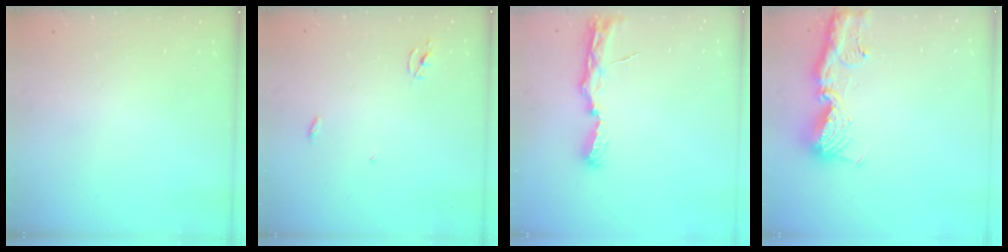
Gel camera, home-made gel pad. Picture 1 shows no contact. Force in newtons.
{"total": 2.3, "press": 2.3, "slide": 0.1}
{"total": 7.7, "press": 7.7, "slide": 0.8}
{"total": 13.2, "press": 13.1, "slide": 1.3}